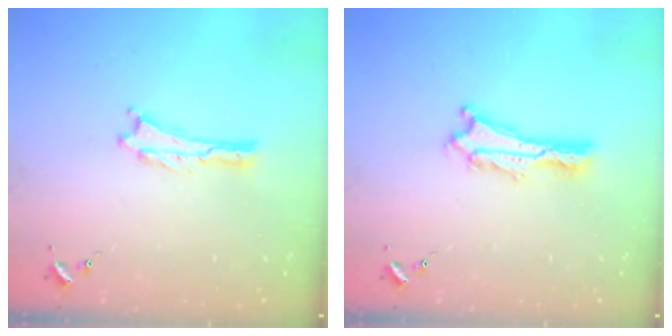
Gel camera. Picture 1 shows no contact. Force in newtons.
{"total": 2.2, "press": 2.2, "slide": 0.3}